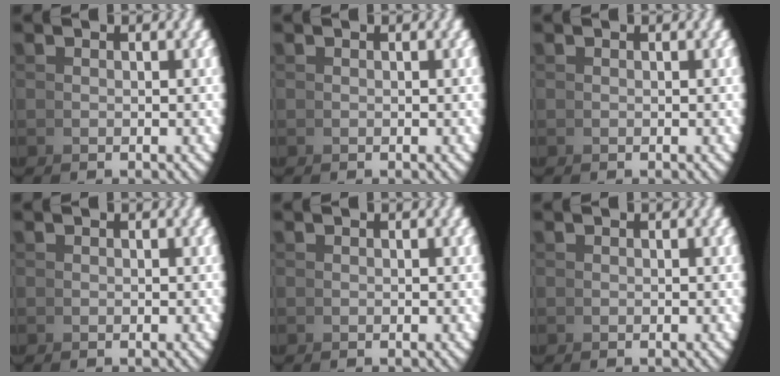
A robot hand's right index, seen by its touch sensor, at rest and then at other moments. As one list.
[{"total": 0.0}, {"total": 0.0}, {"total": 0.0}, {"total": 0.0}, {"total": 0.0}]